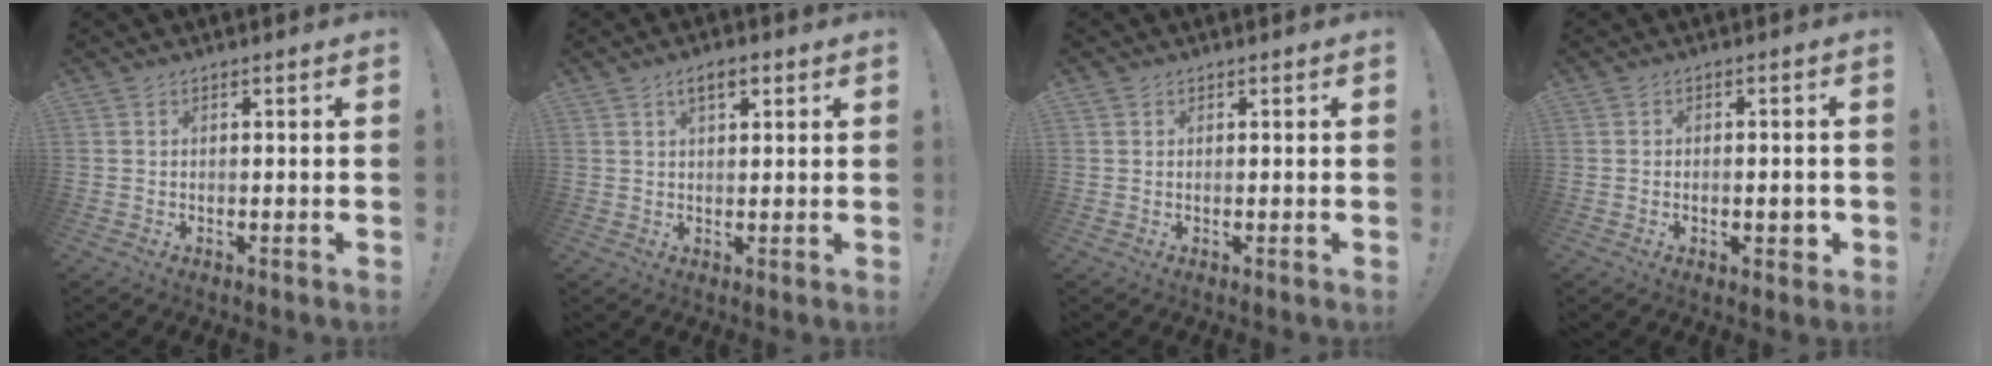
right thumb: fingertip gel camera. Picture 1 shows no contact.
{"total": 4.3, "force": [2.1, 1.8, 3.3], "torque": [-0.048, -0.001, 0.033]}
{"total": 0.6, "force": [0.4, 0.5, 0.0], "torque": [0.005, -0.002, 0.007]}
{"total": 3.0, "force": [-0.9, 1.7, 2.4], "torque": [-0.024, 0.003, -0.014]}